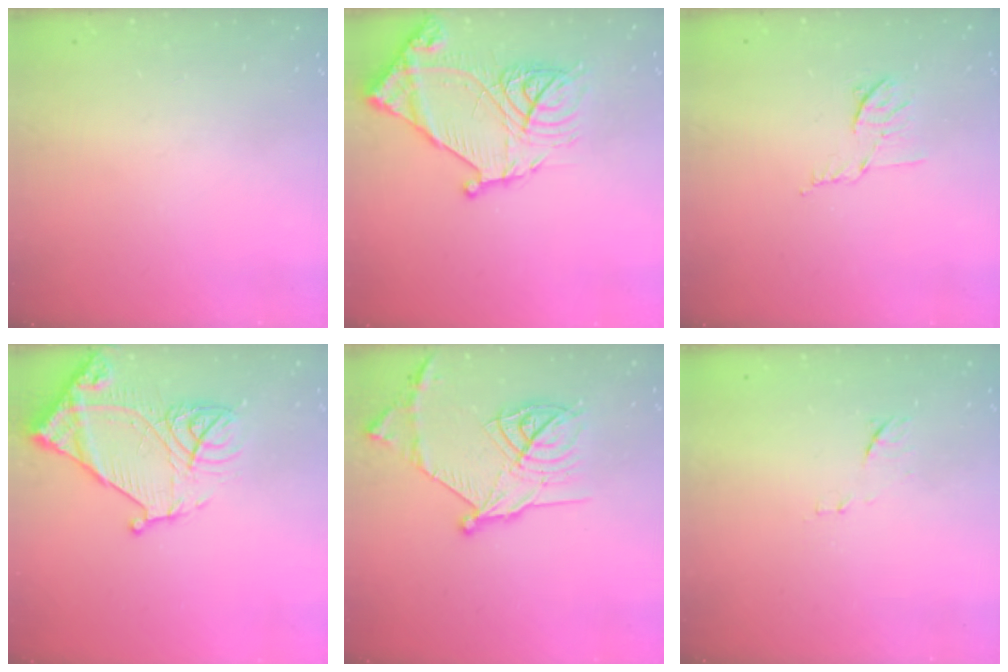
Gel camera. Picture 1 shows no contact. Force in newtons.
{"total": 18.7, "press": 18.6, "slide": 1.8}
{"total": 6.5, "press": 6.4, "slide": 1.0}
{"total": 16.4, "press": 16.3, "slide": 1.6}
{"total": 20.0, "press": 20.0, "slide": 1.2}
{"total": 7.1, "press": 7.1, "slide": 0.7}